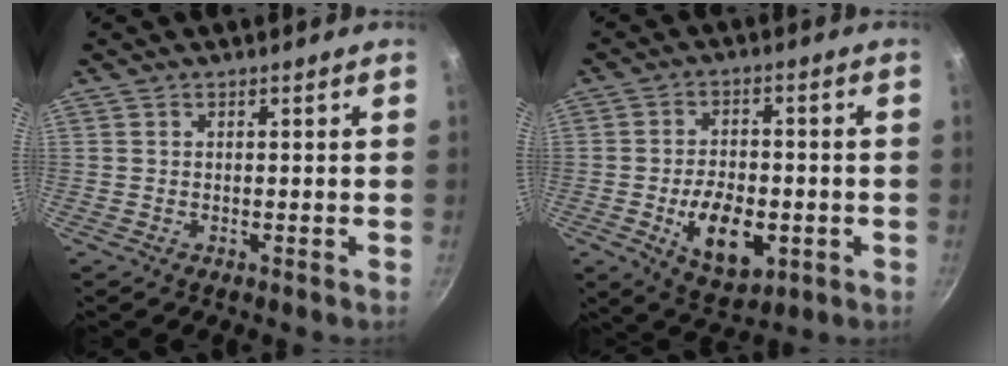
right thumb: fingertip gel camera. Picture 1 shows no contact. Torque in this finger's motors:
{"motor_torque": [-0.15, 0.37, -0.01, 0.11, 0.02]}